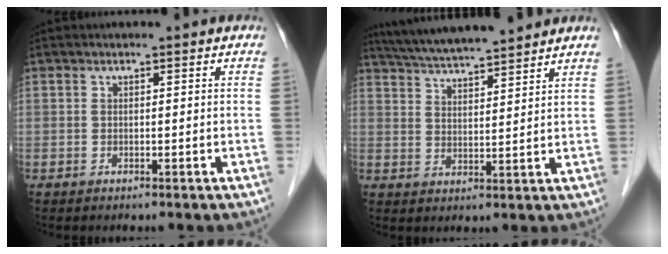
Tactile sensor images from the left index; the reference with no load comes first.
{"total": 13.6, "force": [12.2, 1.1, 5.8], "torque": [-0.099, 0.024, 0.197]}